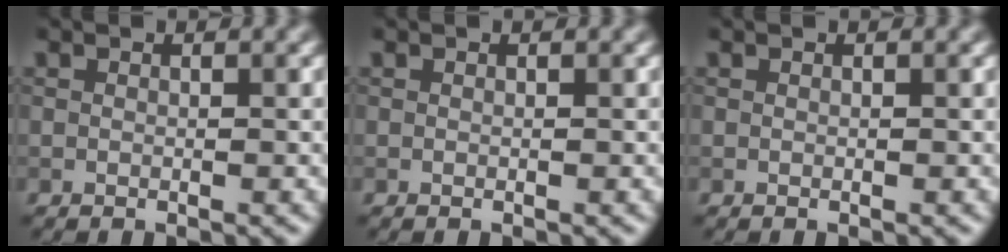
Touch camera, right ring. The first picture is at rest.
{"total": 0.0}
{"total": 0.0}